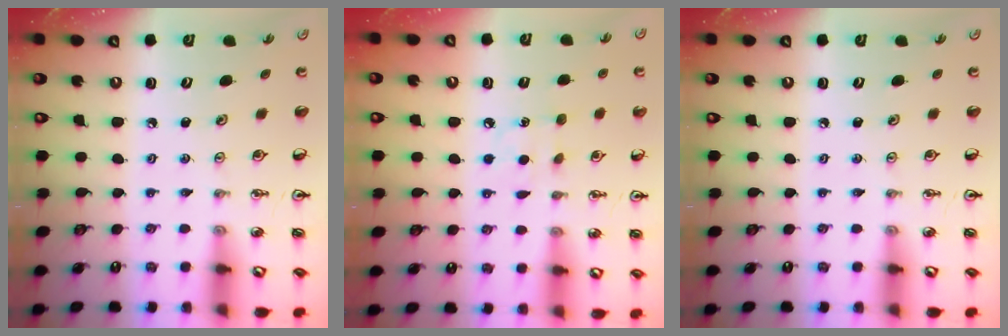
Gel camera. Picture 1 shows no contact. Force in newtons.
{"total": 6.1, "press": 6.1, "slide": 0.6}
{"total": 0.0}